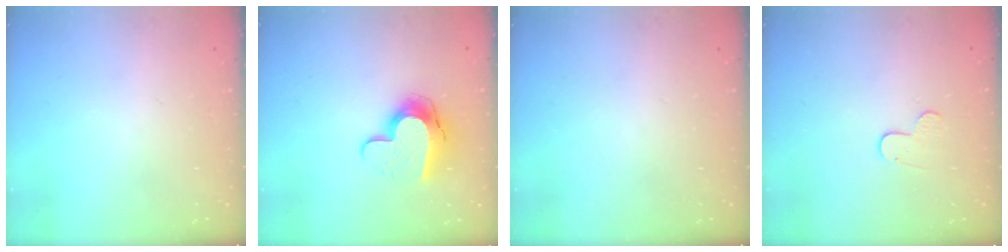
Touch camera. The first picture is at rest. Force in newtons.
{"total": 11.6, "press": 11.5, "slide": 0.9}
{"total": 0.0}
{"total": 5.7, "press": 5.7, "slide": 0.5}